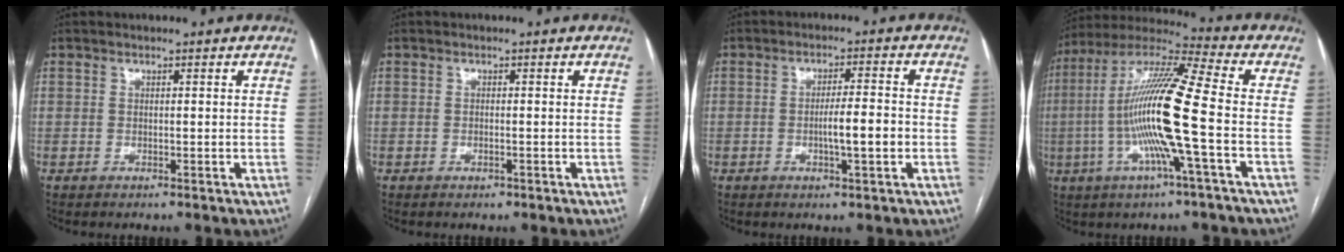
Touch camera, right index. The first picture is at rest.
{"total": 0.8, "force": [-0.5, 0.4, 0.5], "torque": [-0.009, 0.000, -0.004]}
{"total": 5.1, "force": [-1.0, 0.5, 5.0], "torque": [-0.081, 0.001, -0.014]}
{"total": 16.4, "force": [-2.7, -0.3, 16.2], "torque": [-0.312, 0.002, -0.064]}